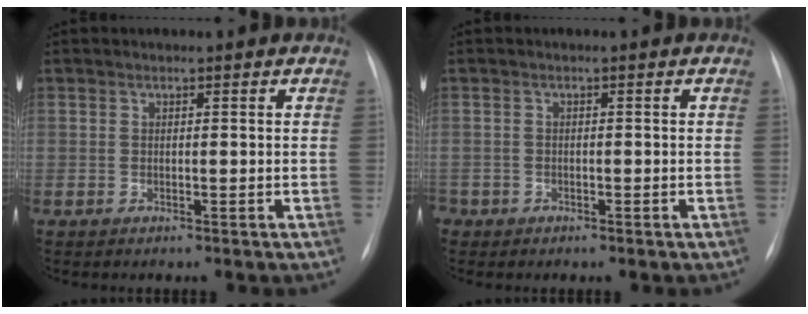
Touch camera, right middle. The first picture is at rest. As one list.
[{"total": 1.8, "force": [-1.0, 1.5, 0.2], "torque": [-0.003, 0.005, -0.021]}]